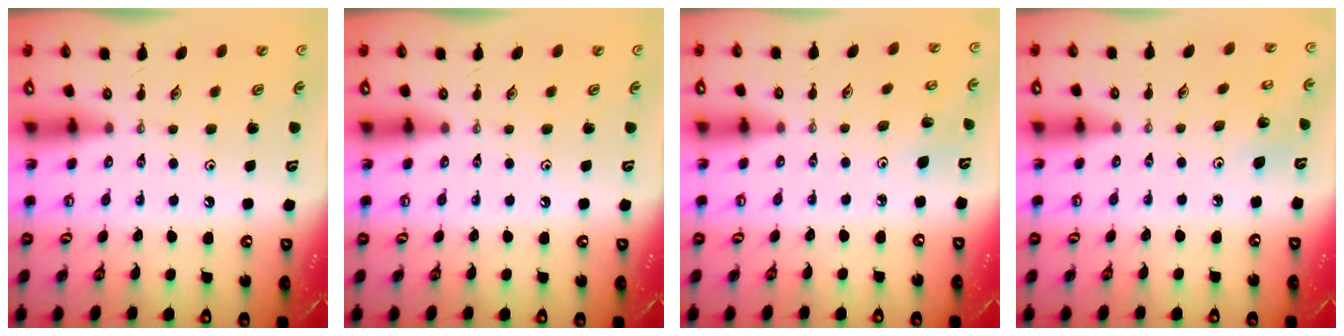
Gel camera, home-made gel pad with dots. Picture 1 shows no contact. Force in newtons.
{"total": 0.0}
{"total": 2.9, "press": 2.8, "slide": 0.3}
{"total": 4.0, "press": 3.9, "slide": 0.9}